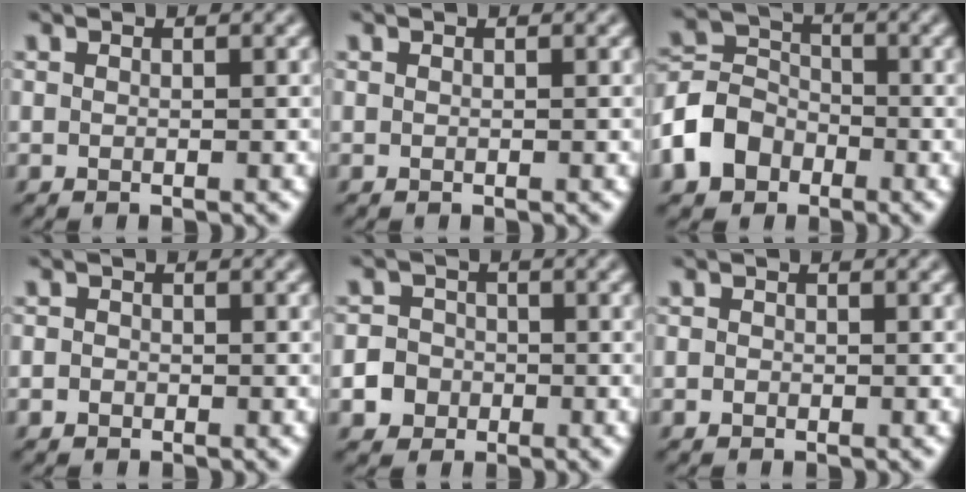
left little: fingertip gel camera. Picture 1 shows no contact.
{"total": 0.0}
{"total": 5.5, "force": [-2.7, 4.2, 2.2], "torque": [-0.050, 0.009, -0.064]}
{"total": 0.9, "force": [-0.3, 0.8, 0.2], "torque": [0.005, 0.000, -0.011]}
{"total": 5.4, "force": [-2.4, 4.7, 1.0], "torque": [-0.009, -0.003, -0.060]}
{"total": 0.6, "force": [-0.2, 0.5, 0.1], "torque": [0.001, -0.004, -0.006]}